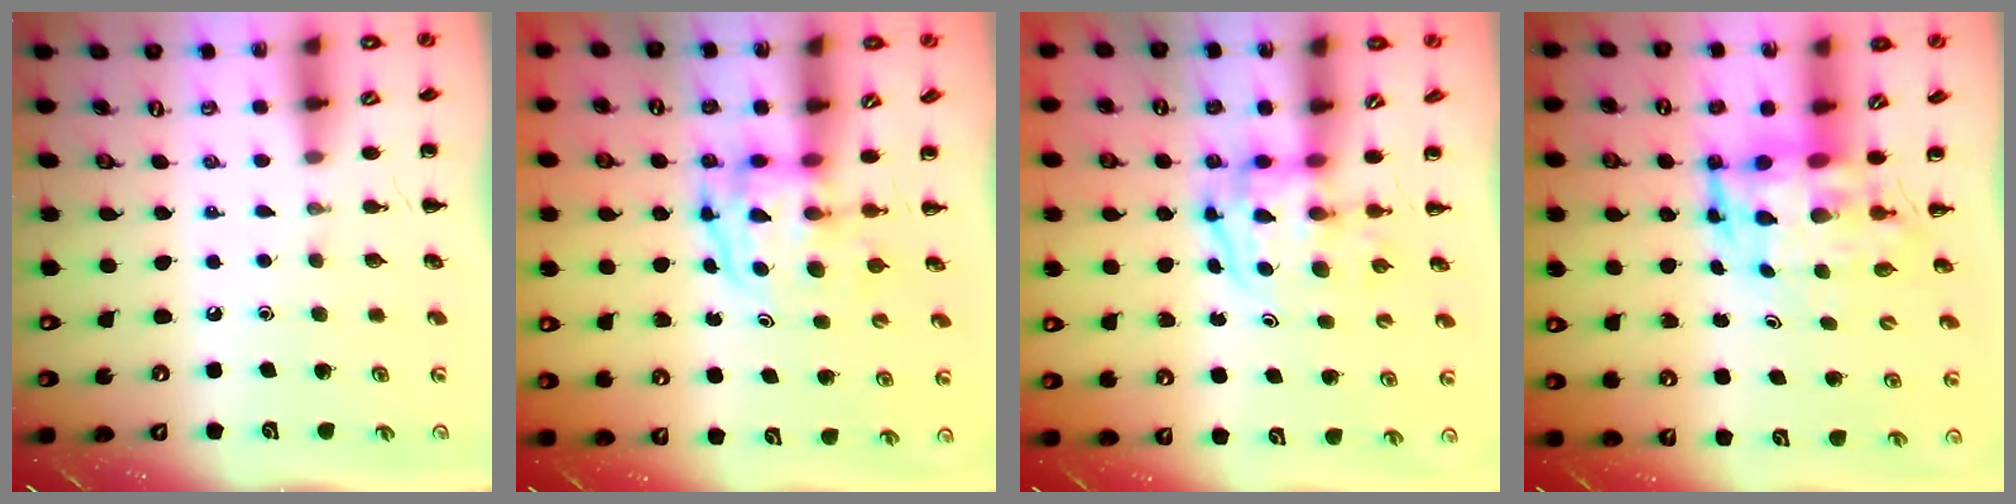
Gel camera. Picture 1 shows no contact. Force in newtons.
{"total": 4.0, "press": 3.9, "slide": 0.7}
{"total": 3.9, "press": 3.8, "slide": 0.6}
{"total": 5.5, "press": 5.2, "slide": 1.7}